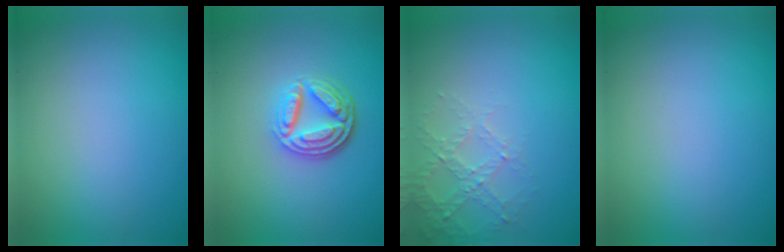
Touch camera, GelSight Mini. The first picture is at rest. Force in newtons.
{"total": 5.0, "press": 3.5, "slide": 3.6}
{"total": 2.6, "press": 2.5, "slide": 0.8}
{"total": 0.0}